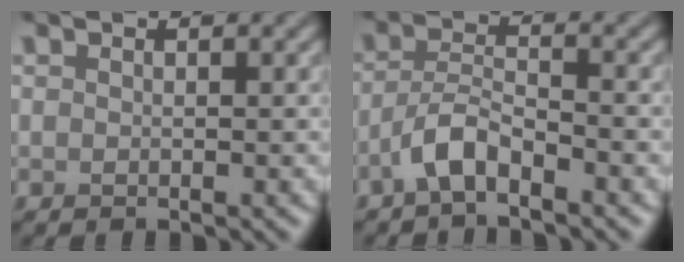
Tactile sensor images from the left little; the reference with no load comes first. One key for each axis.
{"total": 3.1, "fx": -2.1, "fy": 0.8, "fz": 2.1, "tx": -0.046, "ty": 0.009, "tz": -0.048}